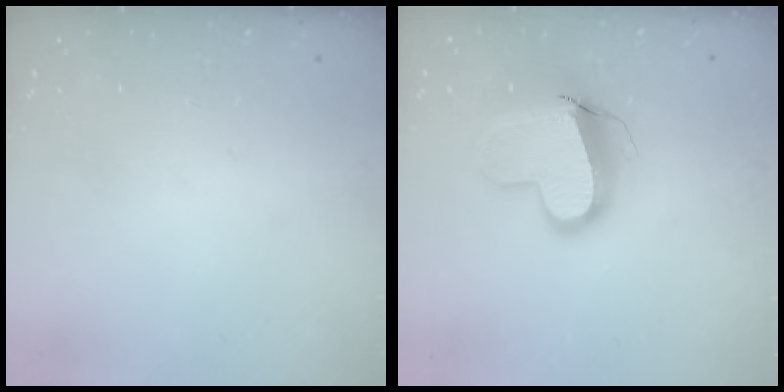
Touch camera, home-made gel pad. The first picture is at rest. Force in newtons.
{"total": 13.1, "press": 13.0, "slide": 1.3}